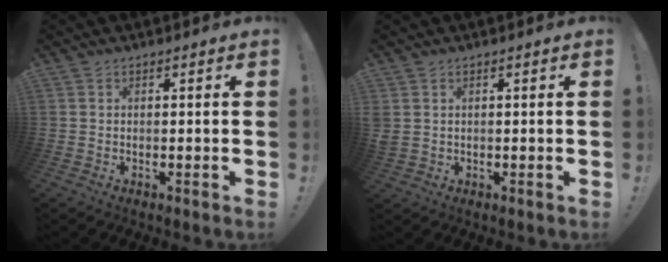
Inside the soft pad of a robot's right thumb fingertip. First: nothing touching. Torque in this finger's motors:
{"motor_torque": [0.08, 0.08, 0.35, 0.31, 0.08]}